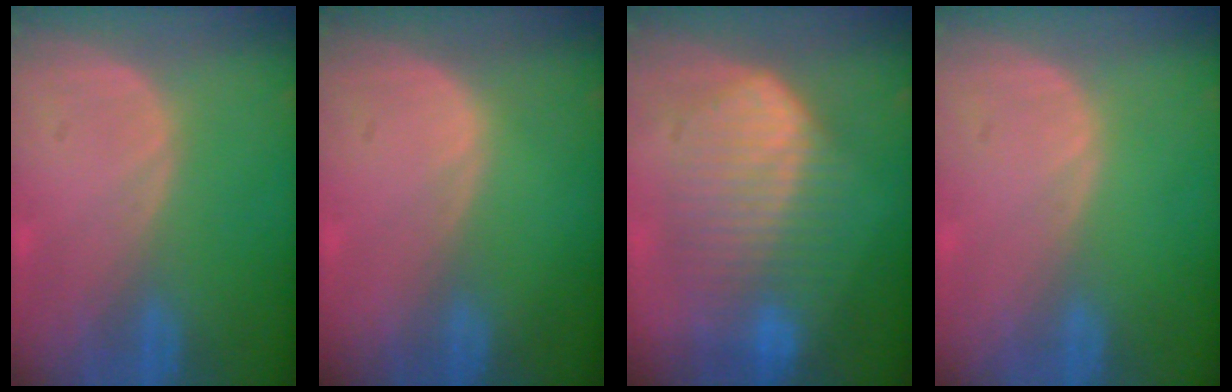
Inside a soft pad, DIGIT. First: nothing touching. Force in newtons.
{"total": 0.0}
{"total": 10.3, "press": 10.2, "slide": 0.7}
{"total": 0.0}